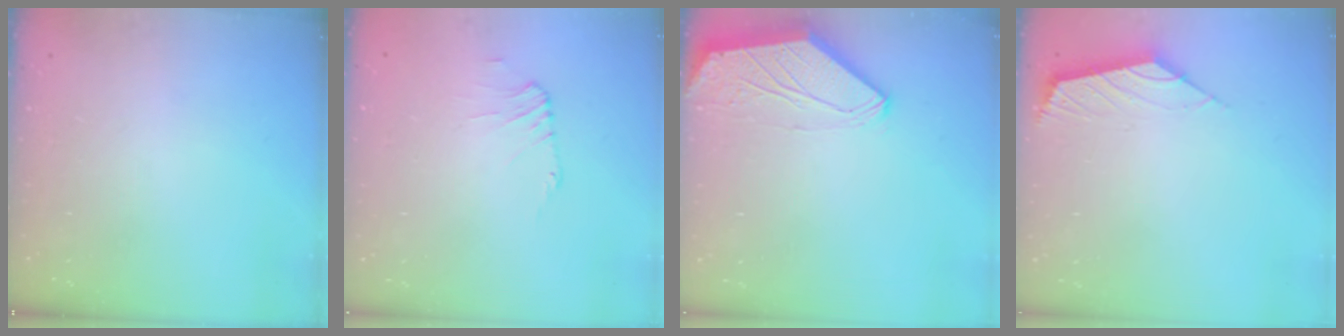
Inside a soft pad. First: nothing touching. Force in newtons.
{"total": 1.1, "press": 1.1, "slide": 0.3}
{"total": 0.0}
{"total": 2.6, "press": 2.5, "slide": 0.7}